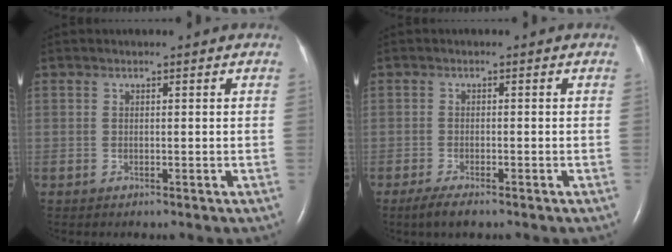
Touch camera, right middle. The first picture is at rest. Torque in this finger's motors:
{"motor_torque": [0.44, -0.31, 0.08, 0.02]}